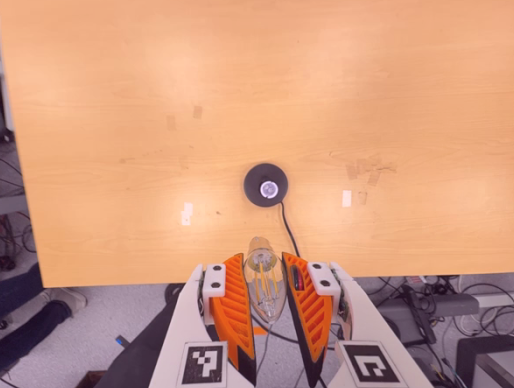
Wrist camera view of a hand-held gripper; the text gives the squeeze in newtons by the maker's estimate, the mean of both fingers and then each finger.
{"total": 13.8, "left": 14.7, "right": 12.9}